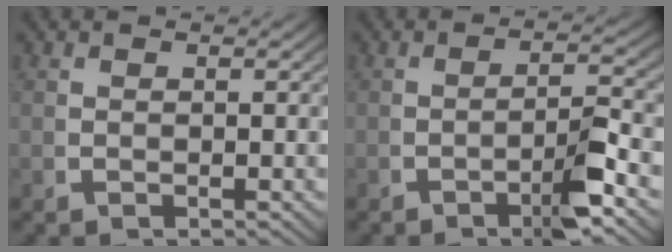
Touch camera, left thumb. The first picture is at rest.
{"total": 4.1, "force": [-1.4, 0.8, 3.8], "torque": [-0.057, 0.000, -0.026]}